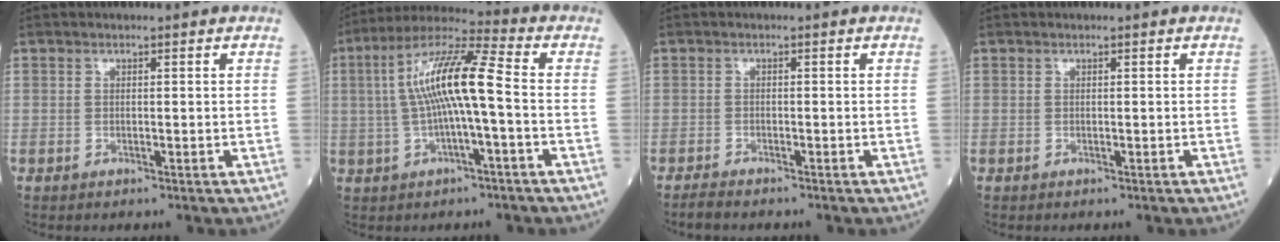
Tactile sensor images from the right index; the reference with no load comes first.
{"total": 11.8, "force": [0.0, 1.0, 11.7], "torque": [-0.223, 0.027, -0.006]}
{"total": 1.9, "force": [-1.8, 0.2, 0.6], "torque": [-0.017, -0.005, -0.032]}
{"total": 0.0}